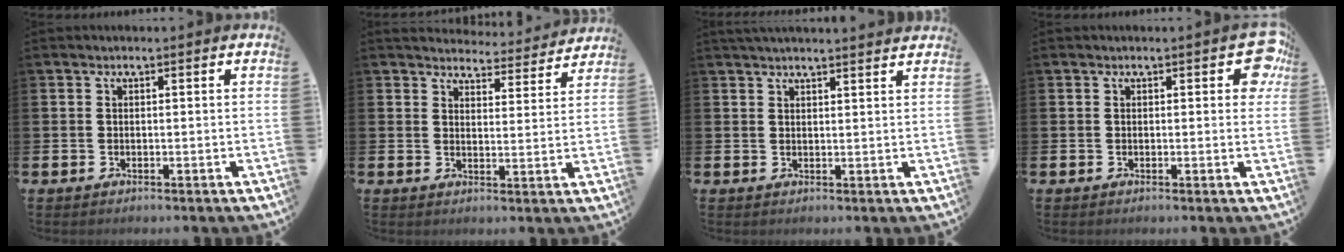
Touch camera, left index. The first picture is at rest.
{"total": 4.2, "force": [4.1, 0.8, 0.0], "torque": [-0.006, -0.033, 0.070]}
{"total": 2.4, "force": [2.4, -0.1, 0.3], "torque": [-0.009, -0.009, 0.043]}
{"total": 2.8, "force": [1.2, 1.2, 2.3], "torque": [-0.023, 0.000, 0.013]}